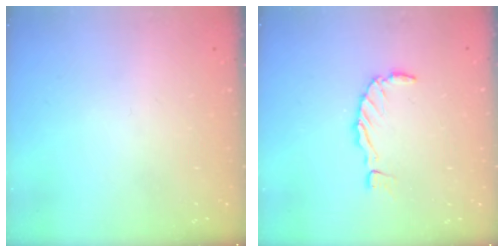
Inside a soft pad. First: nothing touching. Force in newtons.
{"total": 1.5, "press": 1.4, "slide": 0.3}